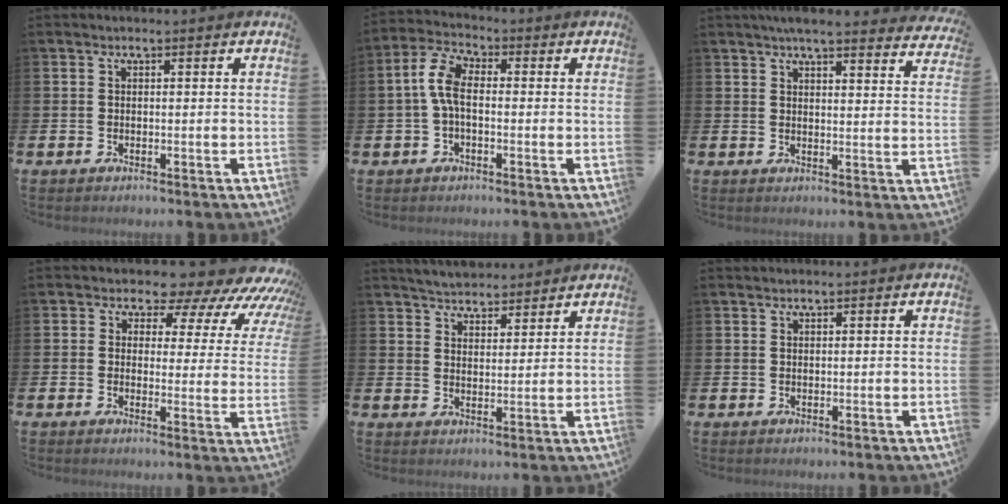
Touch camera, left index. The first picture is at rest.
{"total": 5.9, "force": [0.3, 3.1, 5.1], "torque": [-0.118, 0.011, 0.002]}
{"total": 5.1, "force": [4.9, 0.3, 1.4], "torque": [-0.029, -0.023, 0.085]}
{"total": 6.5, "force": [5.5, 3.1, 1.8], "torque": [-0.036, -0.061, 0.083]}
{"total": 4.3, "force": [4.2, 0.8, -0.1], "torque": [-0.011, -0.019, 0.076]}
{"total": 0.8, "force": [0.8, 0.1, 0.0], "torque": [0.000, 0.002, 0.015]}